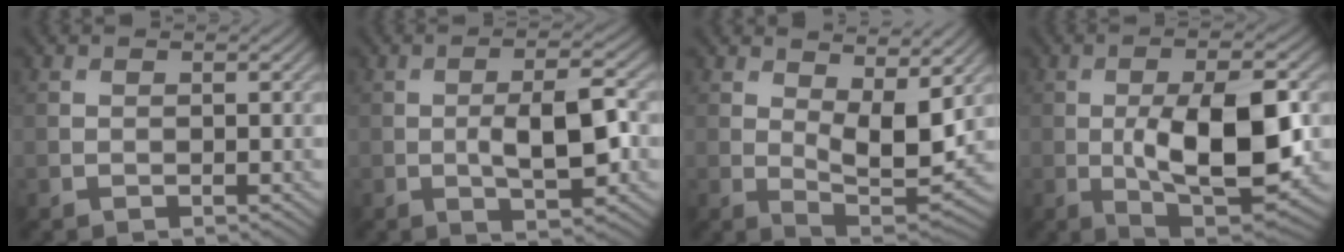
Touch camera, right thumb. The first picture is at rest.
{"total": 7.0, "force": [-0.9, 2.2, 6.6], "torque": [-0.112, 0.002, -0.016]}
{"total": 8.2, "force": [3.0, 3.5, 6.9], "torque": [-0.122, -0.012, 0.055]}
{"total": 12.9, "force": [-1.1, 5.0, 11.9], "torque": [-0.194, -0.008, -0.012]}